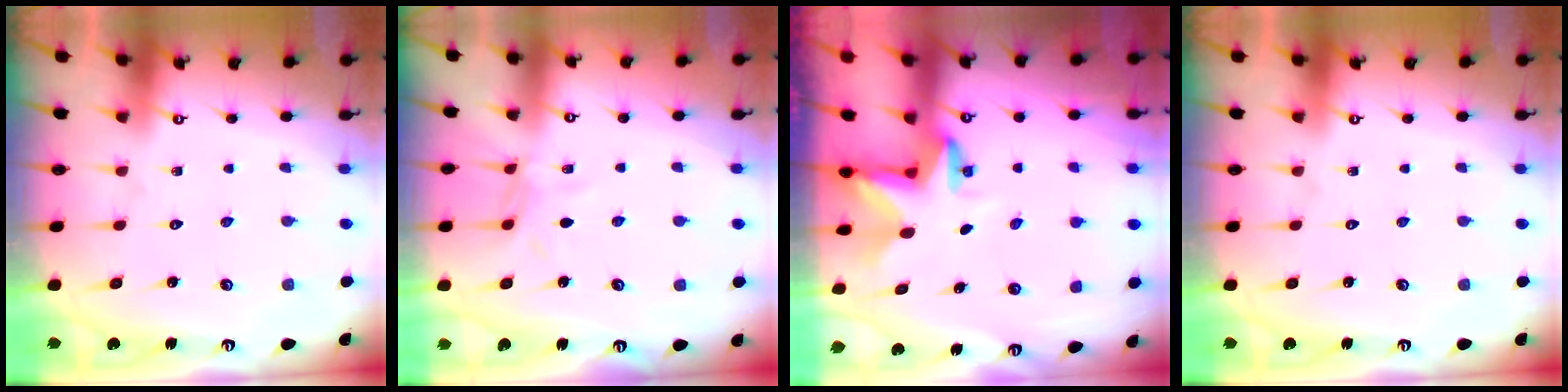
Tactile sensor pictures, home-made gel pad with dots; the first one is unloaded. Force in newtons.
{"total": 5.4, "press": 5.4, "slide": 0.5}
{"total": 2.8, "press": 2.8, "slide": 0.1}
{"total": 0.0}